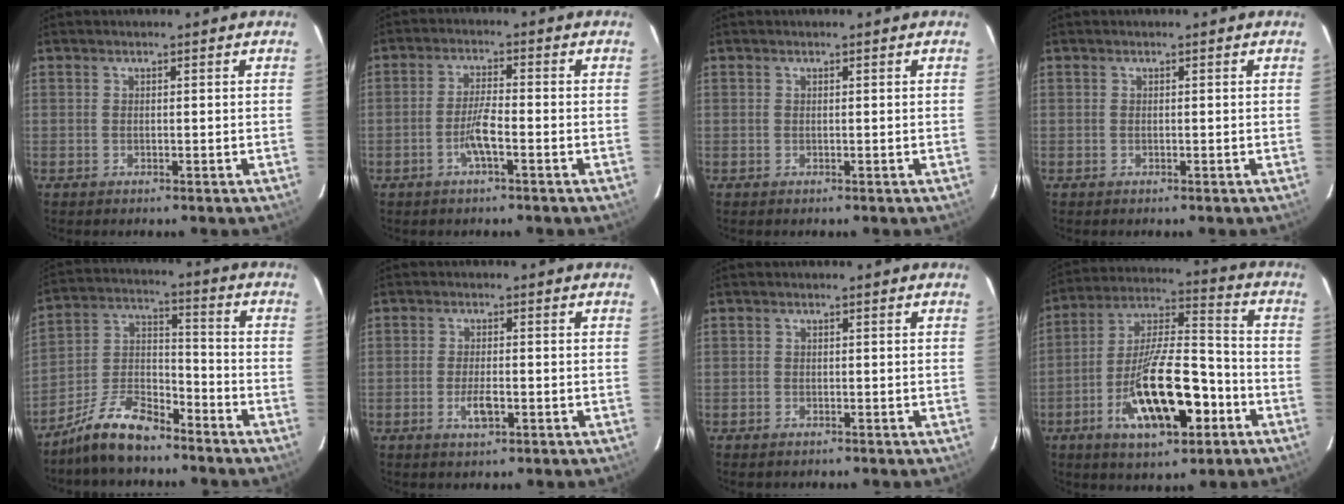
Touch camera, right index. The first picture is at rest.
{"total": 4.4, "force": [-2.2, 0.5, 3.8], "torque": [-0.081, 0.001, -0.040]}
{"total": 0.0}
{"total": 0.0}
{"total": 11.9, "force": [-8.8, 4.6, 6.5], "torque": [-0.145, 0.022, -0.169]}
{"total": 3.9, "force": [-1.5, 1.4, 3.3], "torque": [-0.069, -0.004, -0.027]}
{"total": 1.0, "force": [-0.7, 0.7, 0.1], "torque": [-0.004, 0.002, -0.012]}
{"total": 18.9, "force": [-7.5, 6.9, 15.9], "torque": [-0.296, 0.001, -0.121]}